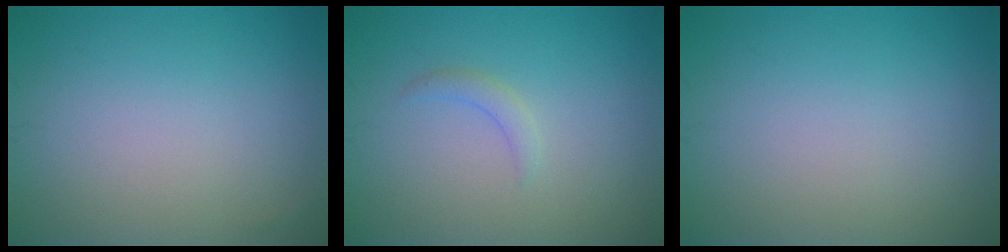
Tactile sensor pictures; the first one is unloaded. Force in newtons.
{"total": 1.2, "press": 1.2, "slide": 0.2}
{"total": 0.0}